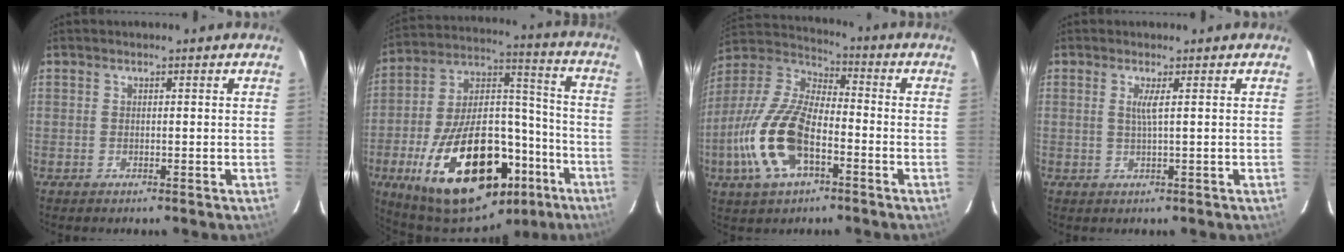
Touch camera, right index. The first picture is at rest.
{"total": 31.6, "force": [-15.8, 16.1, 22.1], "torque": [-0.398, 0.025, -0.222]}
{"total": 17.2, "force": [-6.2, 7.6, 14.1], "torque": [-0.308, -0.007, -0.123]}
{"total": 1.7, "force": [0.6, -0.6, 1.5], "torque": [-0.028, -0.002, 0.012]}